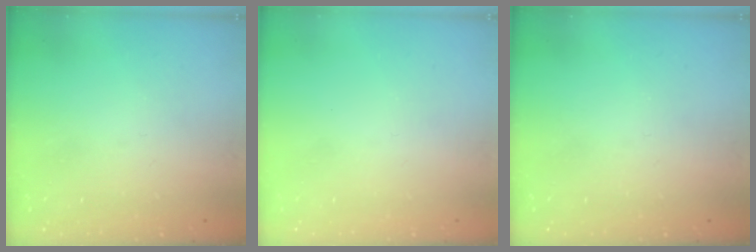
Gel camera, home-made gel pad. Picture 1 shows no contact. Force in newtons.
{"total": 1.5, "press": 1.5, "slide": 0.1}
{"total": 0.0}